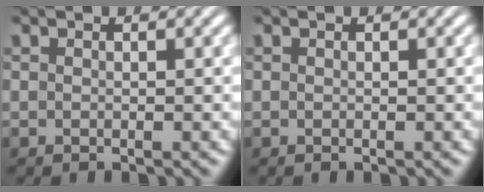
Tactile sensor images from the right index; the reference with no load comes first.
{"total": 0.0}